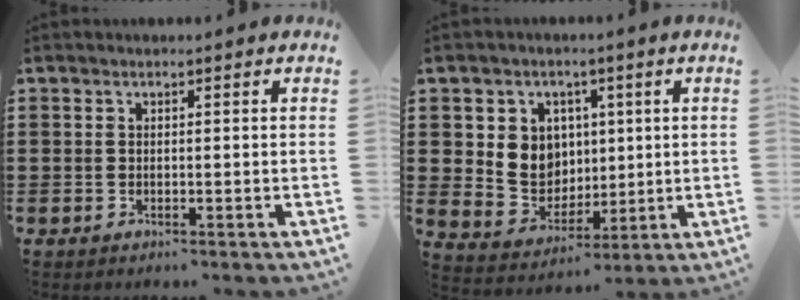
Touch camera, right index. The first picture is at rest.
{"total": 7.1, "force": [1.9, 6.6, 1.7], "torque": [-0.050, 0.001, 0.036]}